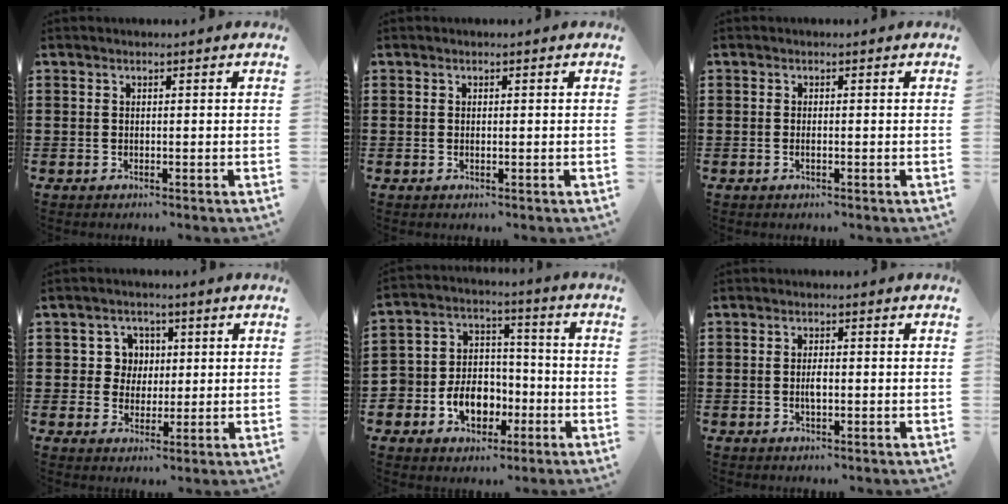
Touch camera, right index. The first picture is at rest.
{"total": 0.0}
{"total": 0.6, "force": [-0.3, 0.1, 0.5], "torque": [-0.010, -0.003, -0.004]}
{"total": 4.5, "force": [0.7, 4.2, 1.4], "torque": [-0.047, 0.015, 0.010]}
{"total": 8.7, "force": [-3.5, 6.8, 4.1], "torque": [-0.082, 0.023, -0.061]}
{"total": 2.1, "force": [-0.3, 0.7, 1.9], "torque": [-0.036, 0.002, -0.005]}